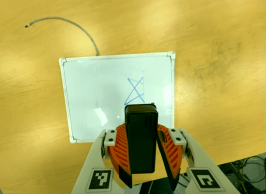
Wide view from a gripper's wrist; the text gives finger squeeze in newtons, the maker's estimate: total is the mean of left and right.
{"total": 7.0, "left": 7.4, "right": 6.6}